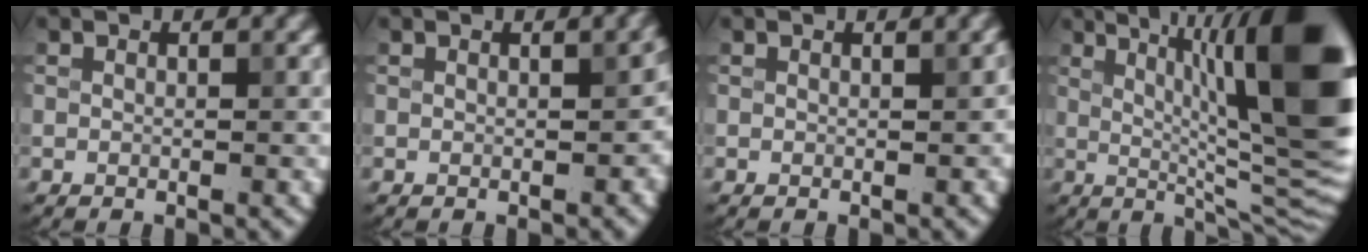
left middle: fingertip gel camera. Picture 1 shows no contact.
{"total": 2.2, "force": [0.3, 1.0, 1.9], "torque": [-0.016, 0.007, 0.012]}
{"total": 0.9, "force": [0.2, 0.2, 0.8], "torque": [-0.002, 0.006, 0.009]}
{"total": 15.0, "force": [3.4, 3.7, 14.1], "torque": [-0.186, 0.011, 0.065]}